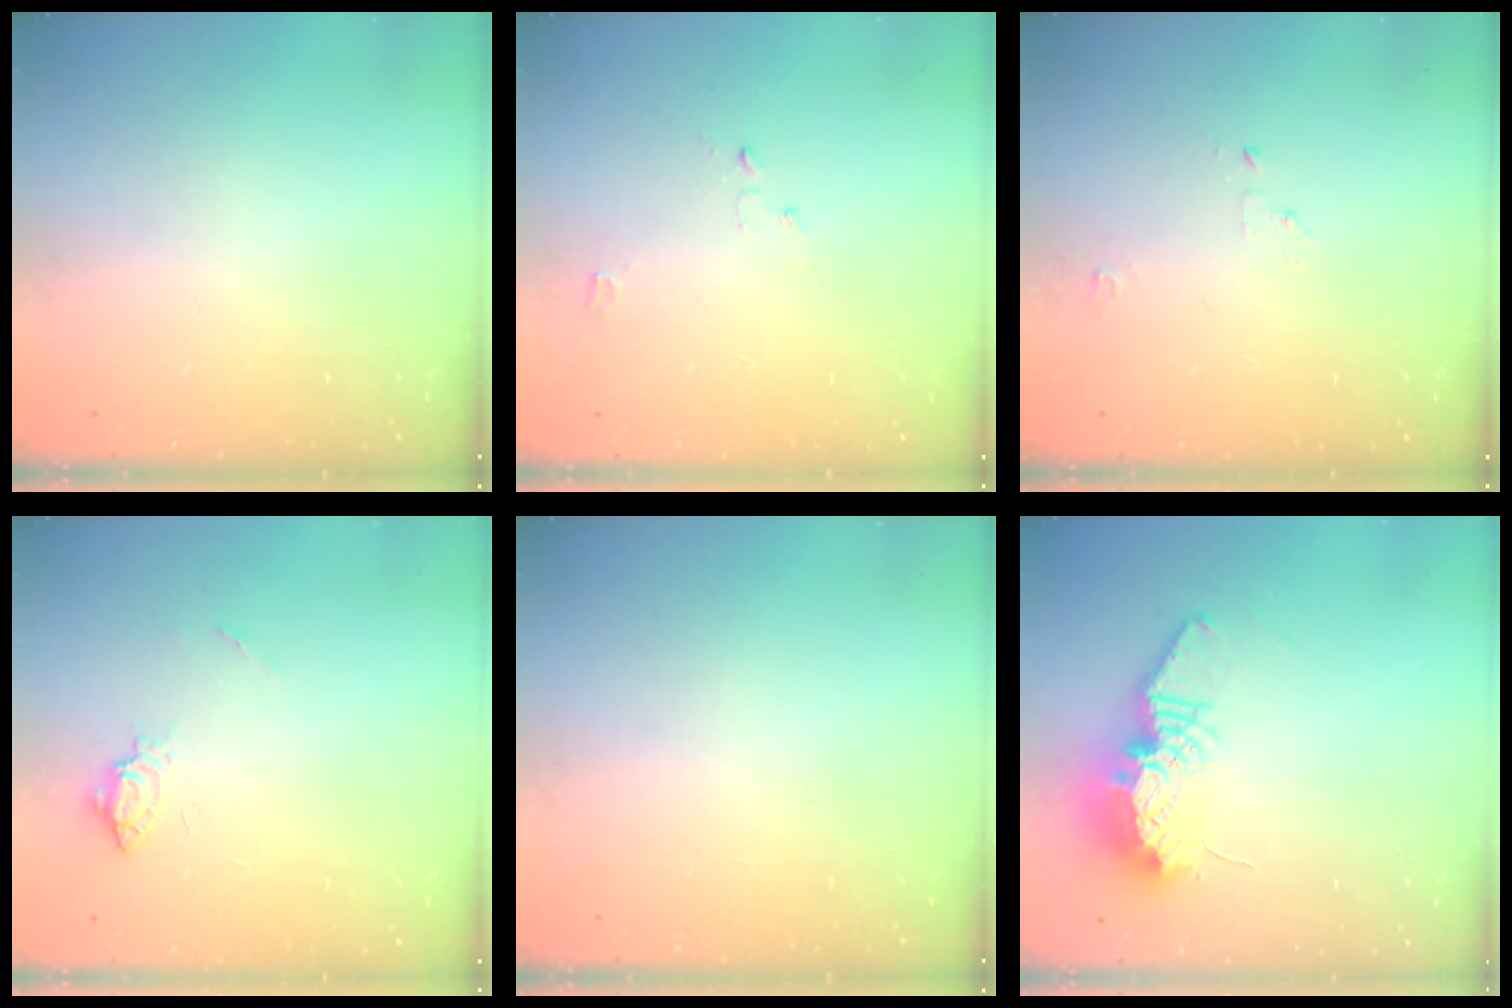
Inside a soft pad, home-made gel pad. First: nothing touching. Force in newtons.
{"total": 2.9, "press": 2.8, "slide": 0.3}
{"total": 2.1, "press": 2.1, "slide": 0.2}
{"total": 6.4, "press": 6.4, "slide": 0.7}
{"total": 0.0}
{"total": 12.1, "press": 12.1, "slide": 0.8}